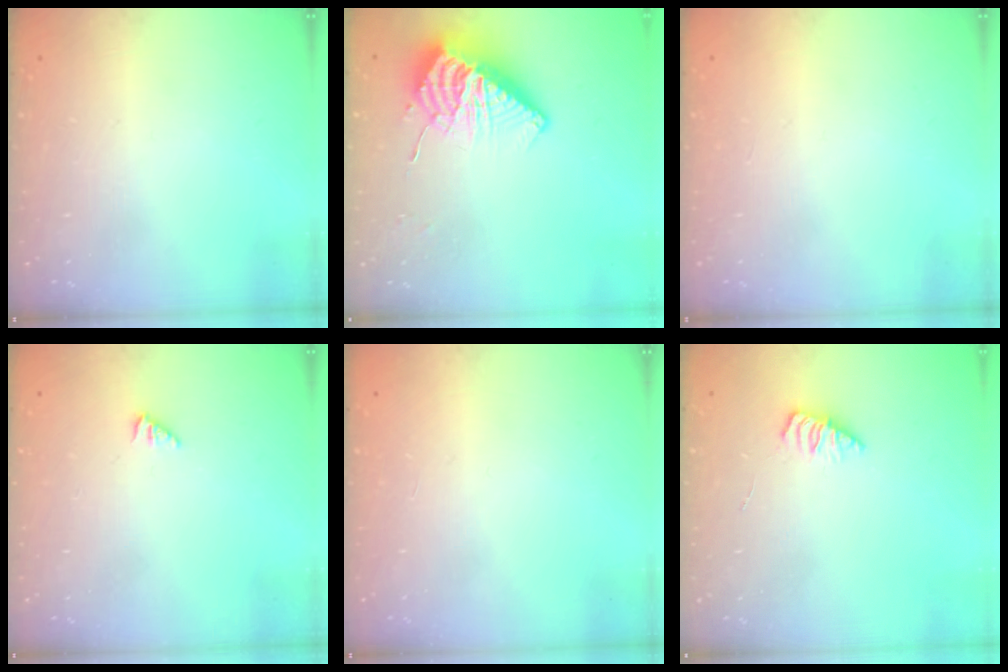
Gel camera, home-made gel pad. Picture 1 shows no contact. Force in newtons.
{"total": 11.1, "press": 11.1, "slide": 0.8}
{"total": 0.0}
{"total": 0.6, "press": 0.6, "slide": 0.2}
{"total": 0.0}
{"total": 2.2, "press": 2.1, "slide": 0.3}